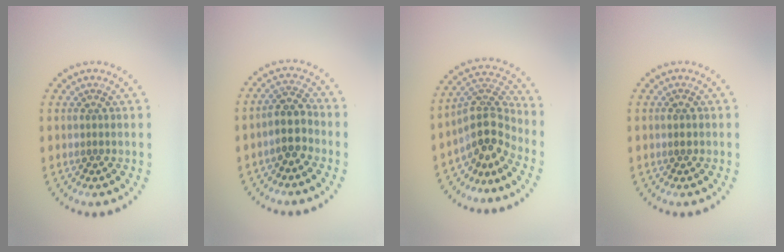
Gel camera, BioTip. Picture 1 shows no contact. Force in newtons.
{"total": 2.8, "press": 2.4, "slide": 1.4}
{"total": 4.2, "press": 3.2, "slide": 2.7}
{"total": 1.1, "press": 1.1, "slide": 0.1}